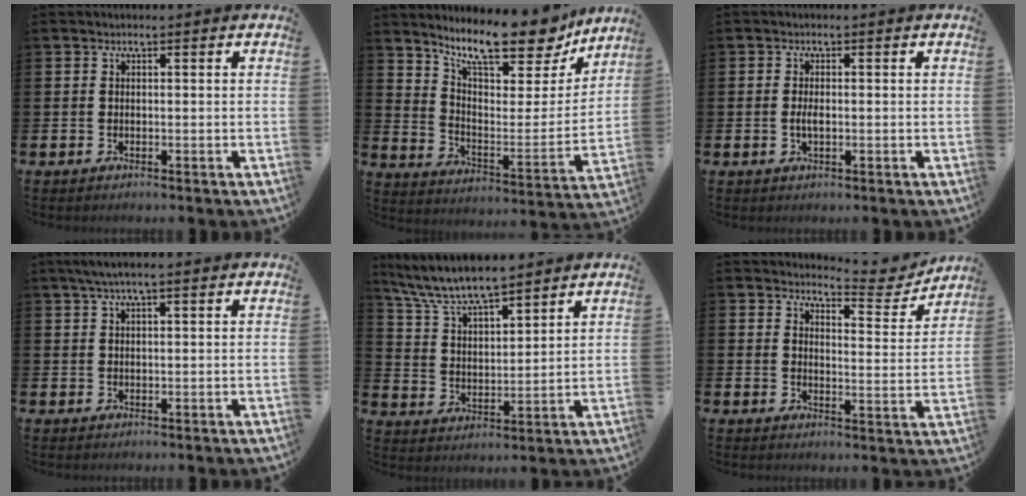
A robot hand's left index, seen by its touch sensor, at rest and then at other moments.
{"total": 12.8, "force": [11.2, 3.2, 5.3], "torque": [-0.120, -0.076, 0.193]}
{"total": 1.8, "force": [-0.2, 0.8, 1.6], "torque": [-0.024, -0.001, -0.005]}
{"total": 3.0, "force": [2.1, 0.4, 2.0], "torque": [-0.040, 0.002, 0.037]}
{"total": 7.7, "force": [7.2, 1.1, 2.5], "torque": [-0.084, -0.038, 0.128]}
{"total": 4.8, "force": [4.7, 0.9, 0.8], "torque": [-0.012, -0.037, 0.074]}